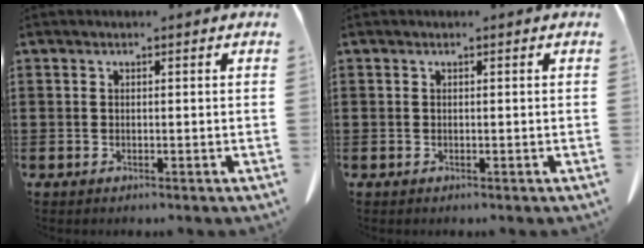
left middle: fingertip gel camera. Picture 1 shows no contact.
{"total": 0.0}